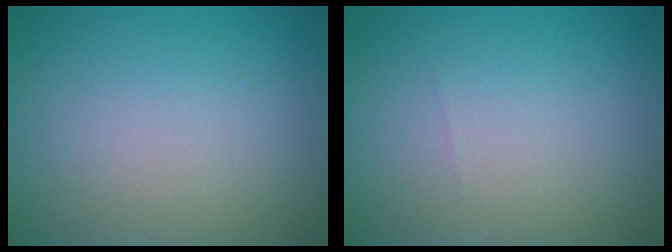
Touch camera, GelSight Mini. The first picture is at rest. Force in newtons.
{"total": 0.0}